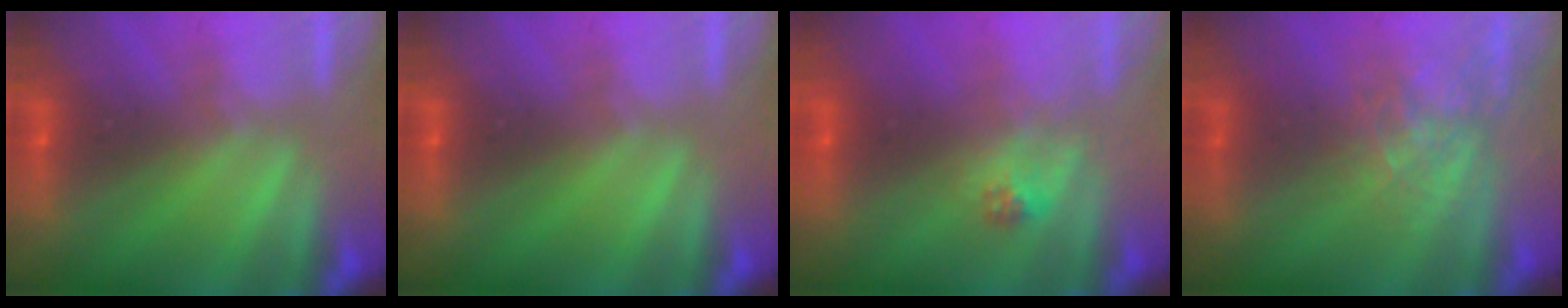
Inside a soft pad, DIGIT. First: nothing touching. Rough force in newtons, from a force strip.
{"total": 0.0}
{"total": 2.3}
{"total": 2.6}